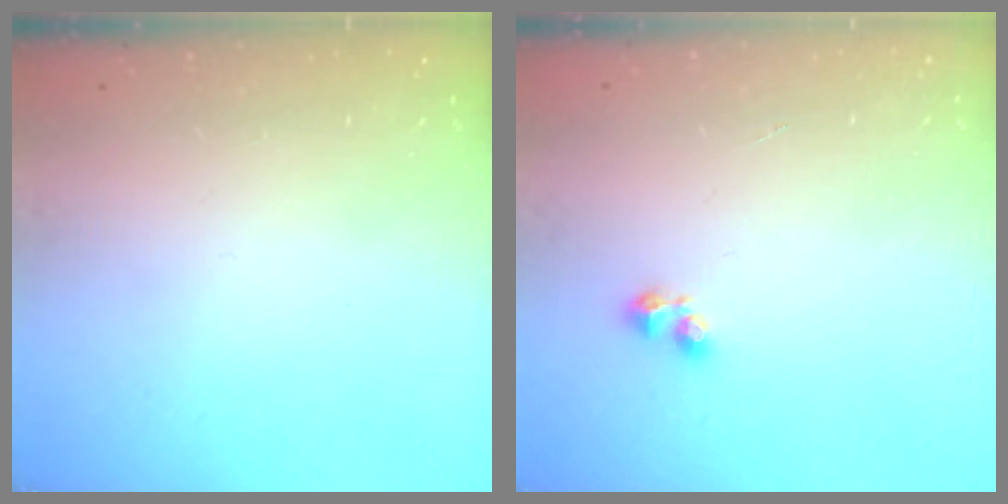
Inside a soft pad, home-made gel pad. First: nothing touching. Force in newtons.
{"total": 2.2, "press": 2.1, "slide": 0.7}